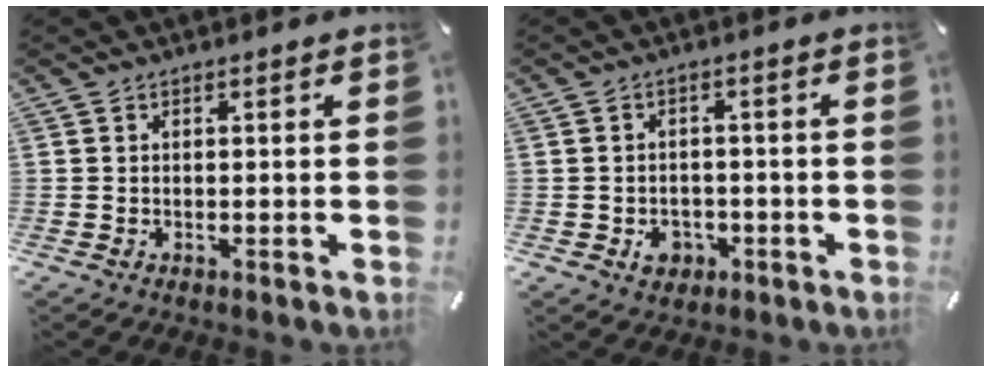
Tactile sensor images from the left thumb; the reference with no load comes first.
{"total": 4.7, "force": [-1.6, 3.9, 2.1], "torque": [-0.033, 0.003, -0.030]}